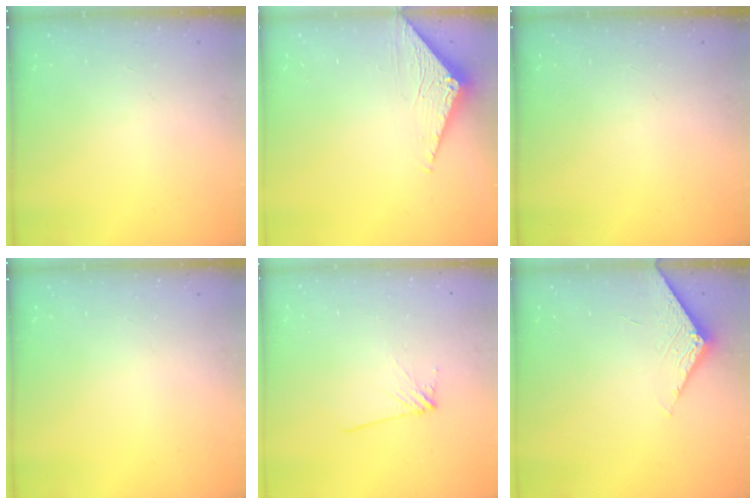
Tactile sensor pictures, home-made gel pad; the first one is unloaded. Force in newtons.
{"total": 3.1, "press": 3.1, "slide": 0.2}
{"total": 0.0}
{"total": 0.0}
{"total": 4.3, "press": 4.2, "slide": 0.6}
{"total": 3.6, "press": 3.6, "slide": 0.3}